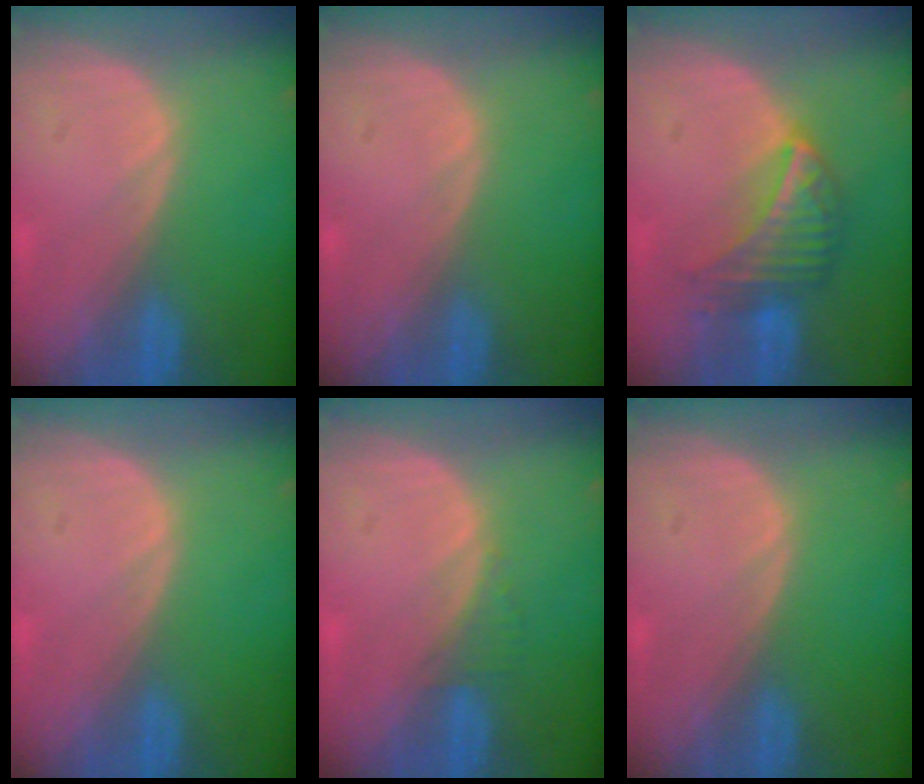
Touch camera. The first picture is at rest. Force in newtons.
{"total": 0.0}
{"total": 6.4, "press": 6.3, "slide": 1.5}
{"total": 0.0}
{"total": 1.3, "press": 1.2, "slide": 0.4}
{"total": 0.0}